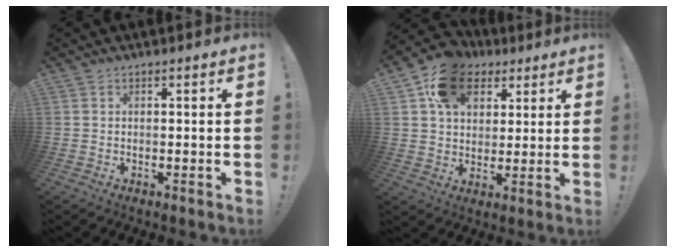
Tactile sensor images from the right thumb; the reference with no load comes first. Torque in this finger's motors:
{"motor_torque": [1.44, 1.53, 0.93, 0.15, 0.06]}